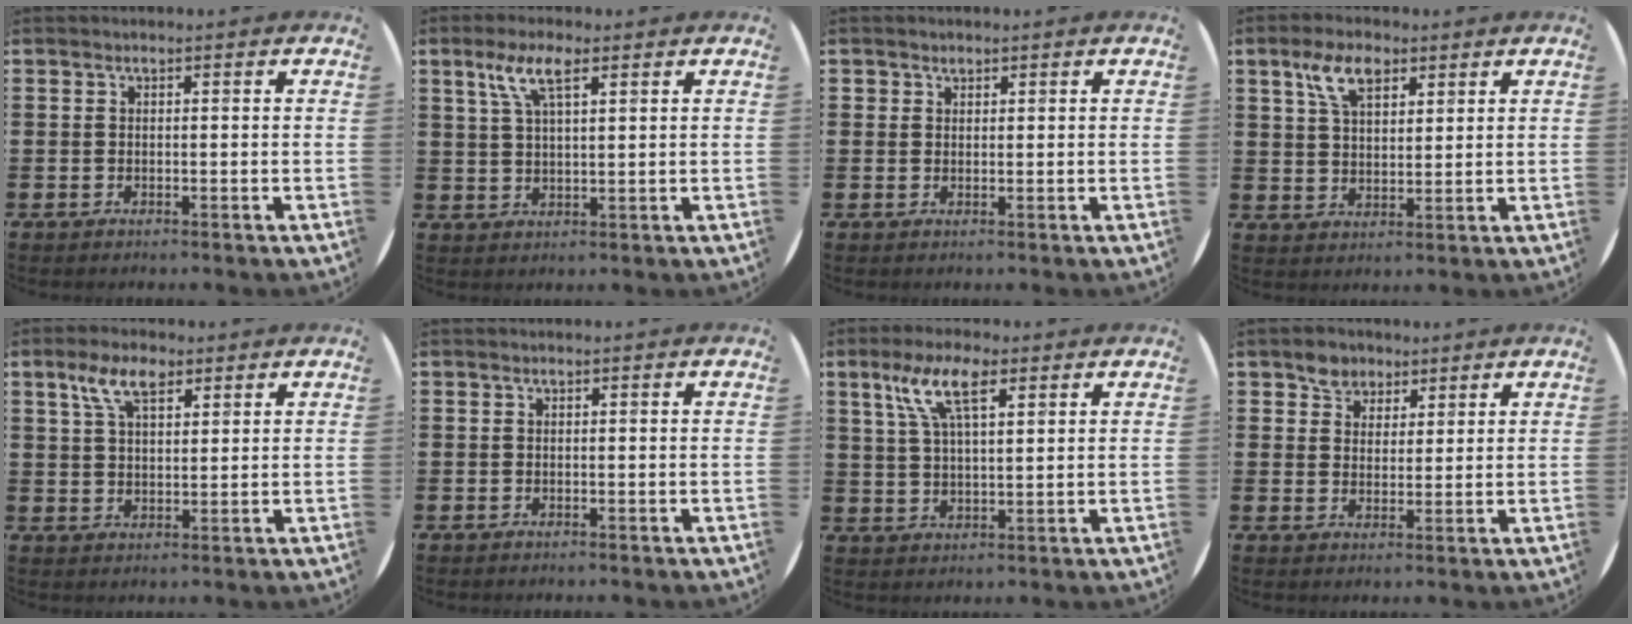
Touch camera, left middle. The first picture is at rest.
{"total": 5.4, "force": [3.1, 1.6, 4.1], "torque": [-0.088, 0.011, 0.053]}
{"total": 1.0, "force": [0.8, 0.6, -0.1], "torque": [0.009, 0.000, 0.015]}
{"total": 6.3, "force": [3.9, 3.2, 3.8], "torque": [-0.078, 0.010, 0.069]}
{"total": 5.9, "force": [3.6, 2.7, 3.8], "torque": [-0.076, 0.008, 0.064]}
{"total": 0.0}
{"total": 7.4, "force": [4.2, 2.6, 5.5], "torque": [-0.122, 0.013, 0.073]}
{"total": 3.7, "force": [2.8, 2.4, 0.1], "torque": [-0.003, 0.006, 0.052]}